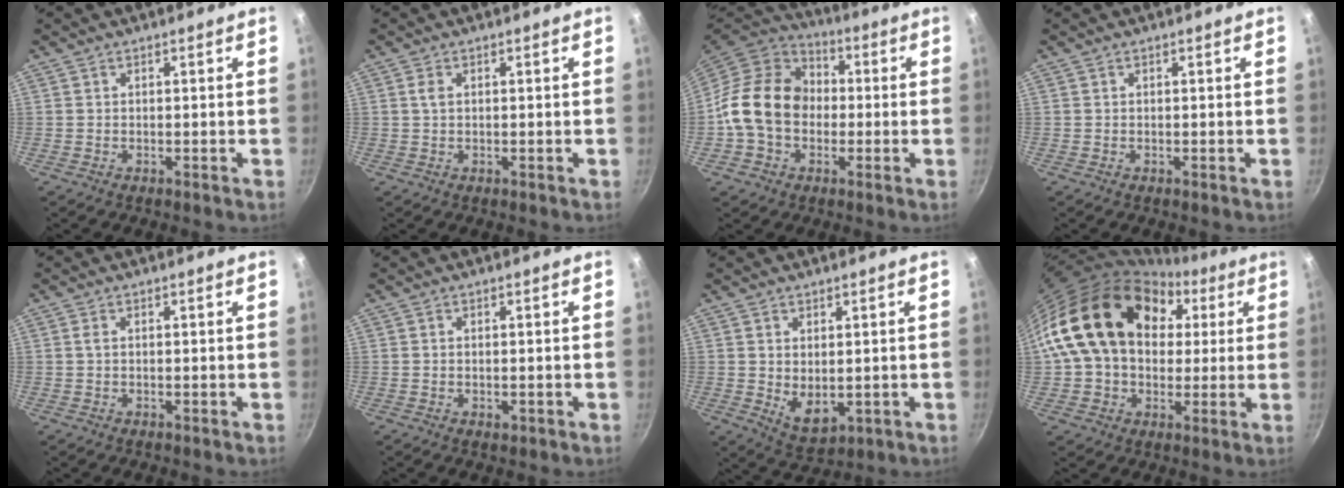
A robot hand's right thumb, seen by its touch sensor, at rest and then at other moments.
{"total": 1.4, "force": [0.4, 0.8, 1.1], "torque": [-0.022, 0.001, 0.007]}
{"total": 17.2, "force": [-0.9, 13.6, 10.4], "torque": [-0.154, 0.036, -0.030]}
{"total": 0.0}
{"total": 0.6, "force": [0.1, 0.2, 0.6], "torque": [-0.014, 0.001, 0.003]}
{"total": 1.1, "force": [-0.2, 0.6, 0.8], "torque": [-0.011, -0.001, -0.004]}
{"total": 6.2, "force": [0.4, 3.8, 4.9], "torque": [-0.070, -0.021, 0.021]}
{"total": 23.3, "force": [5.1, 17.3, 14.7], "torque": [-0.234, 0.041, 0.081]}